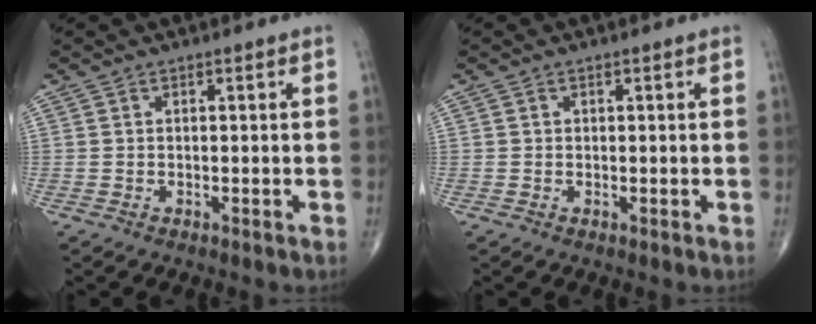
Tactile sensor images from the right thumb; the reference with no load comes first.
{"total": 0.0}